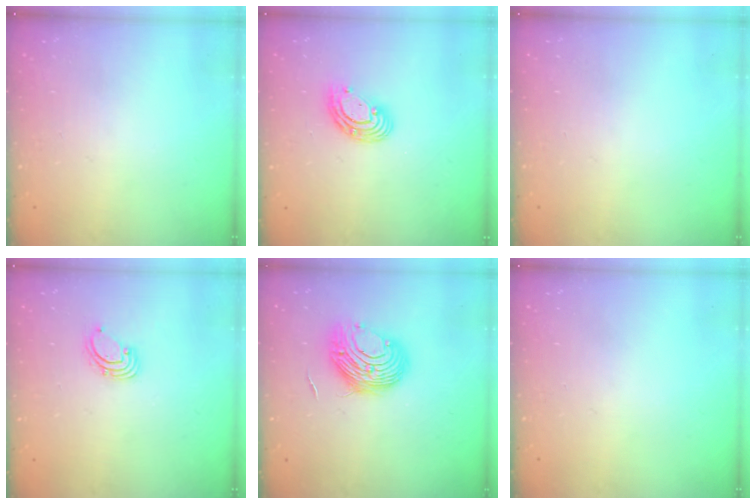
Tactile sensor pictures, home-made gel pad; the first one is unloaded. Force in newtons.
{"total": 8.4, "press": 8.3, "slide": 1.1}
{"total": 0.0}
{"total": 1.6, "press": 1.6, "slide": 0.1}
{"total": 10.4, "press": 10.4, "slide": 0.4}
{"total": 0.0}